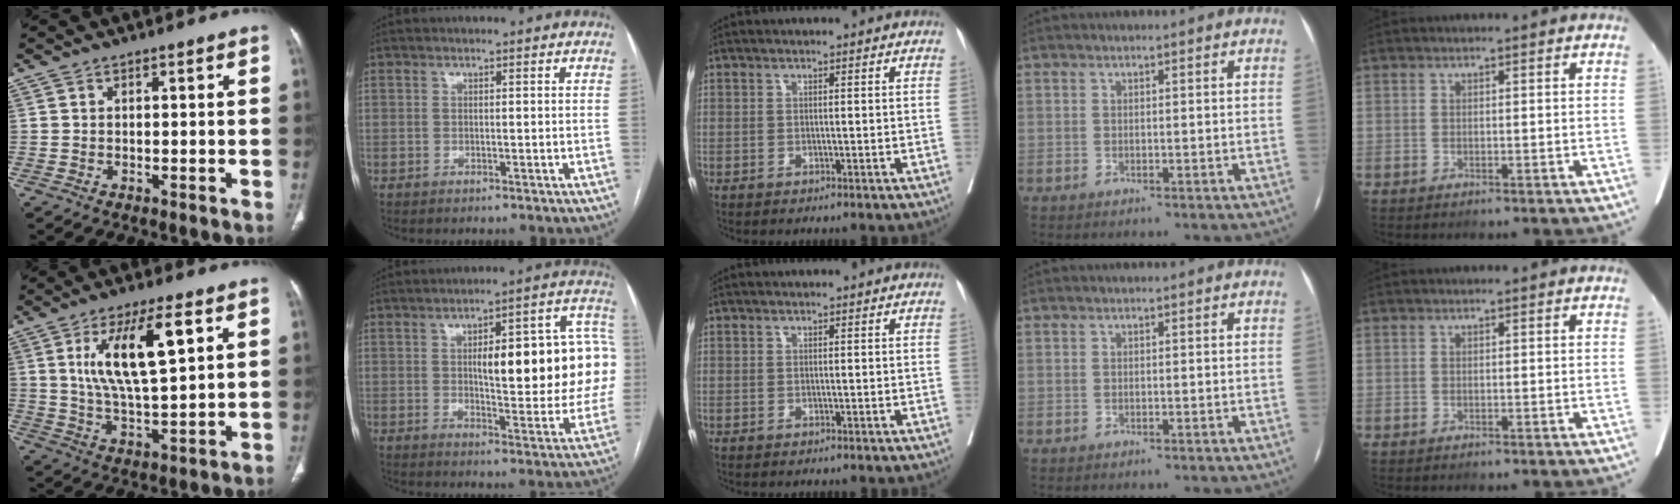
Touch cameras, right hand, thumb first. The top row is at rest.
{"thumb": {"total": 14.2, "force": [4.8, 4.4, 12.6], "torque": [-0.226, -0.011, 0.094]}, "index": {"total": 20.2, "force": [1.8, 5.4, 19.4], "torque": [-0.216, 0.040, 0.031]}}